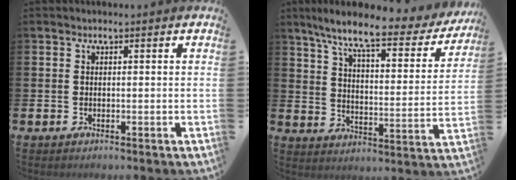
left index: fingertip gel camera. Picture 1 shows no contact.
{"total": 8.6, "force": [6.9, 1.6, 4.9], "torque": [-0.113, -0.043, 0.108]}